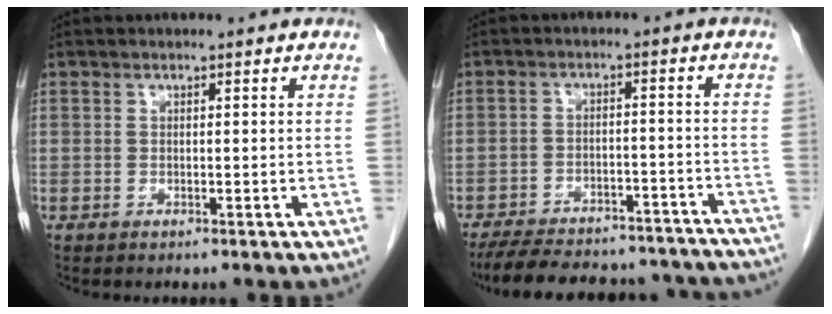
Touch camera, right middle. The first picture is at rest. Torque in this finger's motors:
{"motor_torque": [1.07, -1.06, 0.42, 0.09]}